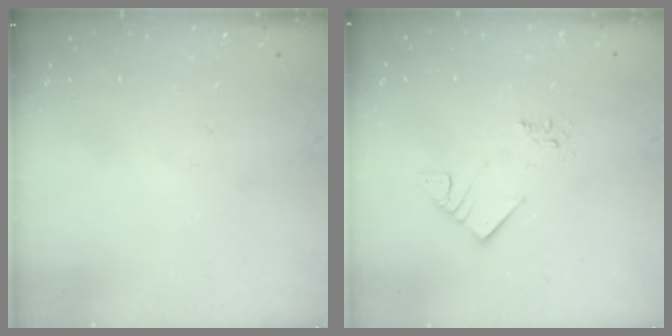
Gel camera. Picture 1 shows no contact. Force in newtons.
{"total": 3.1, "press": 3.1, "slide": 0.1}